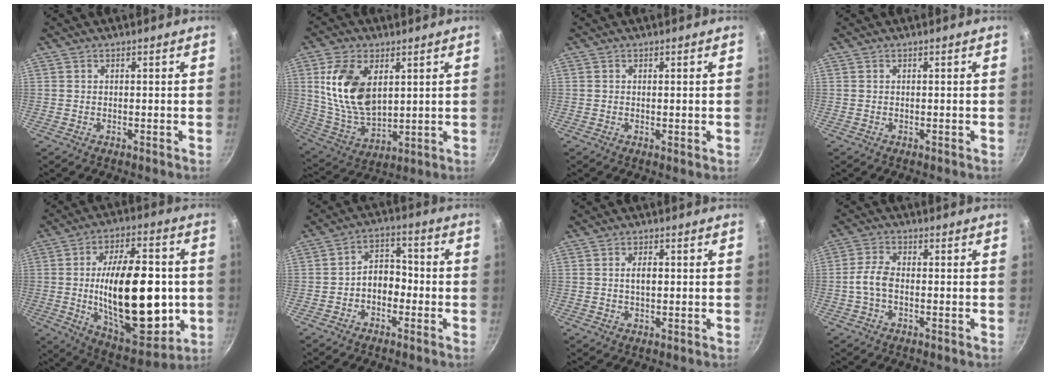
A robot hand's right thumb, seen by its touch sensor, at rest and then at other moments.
{"total": 15.2, "force": [4.2, 9.1, 11.4], "torque": [-0.199, -0.027, 0.093]}
{"total": 0.7, "force": [0.0, 0.2, 0.7], "torque": [-0.010, -0.002, -0.001]}
{"total": 0.0}
{"total": 28.1, "force": [-1.6, 13.7, 24.5], "torque": [-0.368, 0.000, -0.013]}
{"total": 6.0, "force": [-2.0, 4.2, 3.7], "torque": [-0.025, 0.033, -0.041]}
{"total": 2.8, "force": [0.2, 1.4, 2.3], "torque": [-0.033, 0.007, 0.004]}
{"total": 4.4, "force": [-1.0, 2.3, 3.7], "torque": [-0.081, 0.017, -0.028]}